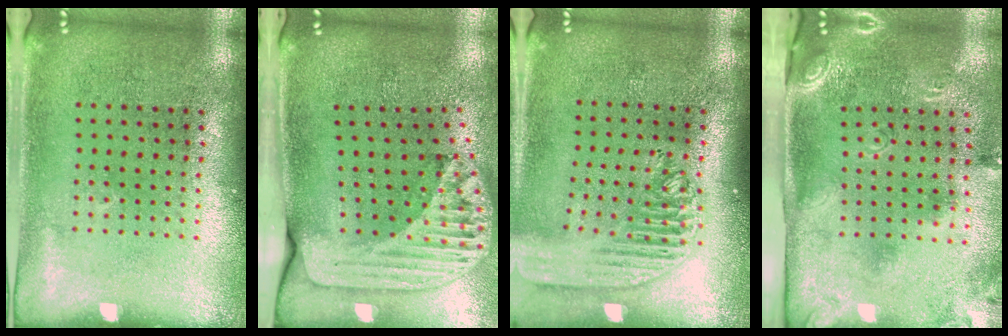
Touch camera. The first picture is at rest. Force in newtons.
{"total": 2.4, "press": 1.7, "slide": 1.7}
{"total": 2.1, "press": 1.8, "slide": 1.1}
{"total": 2.8, "press": 1.9, "slide": 2.0}